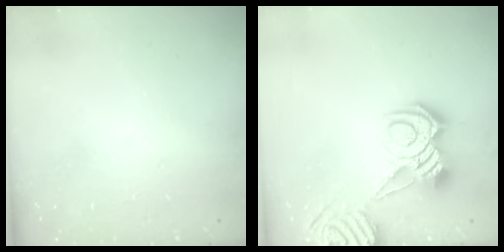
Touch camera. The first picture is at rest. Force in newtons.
{"total": 10.5, "press": 10.4, "slide": 0.9}